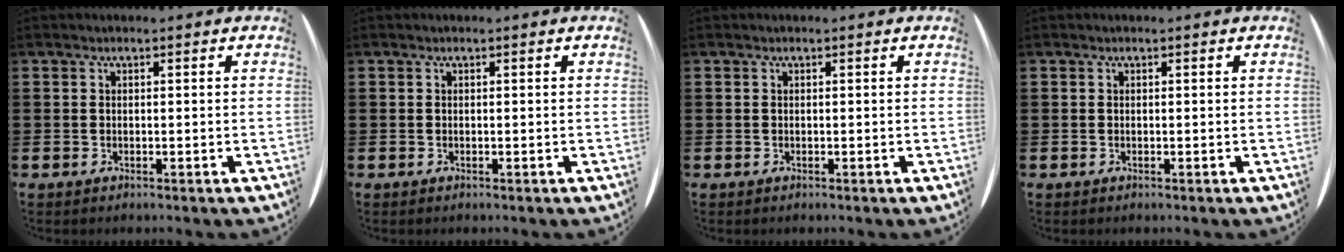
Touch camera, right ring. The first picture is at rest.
{"total": 0.0}
{"total": 0.0}
{"total": 0.0}